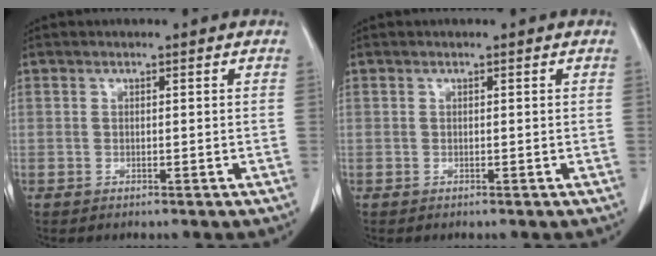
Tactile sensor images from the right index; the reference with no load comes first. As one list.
[{"total": 0.0}]